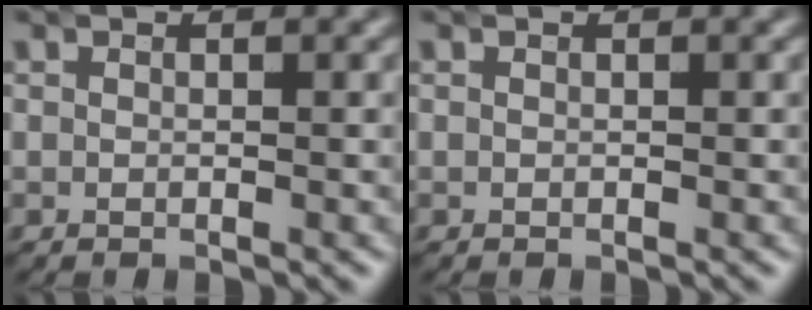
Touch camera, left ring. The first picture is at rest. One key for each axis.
{"total": 0.0}